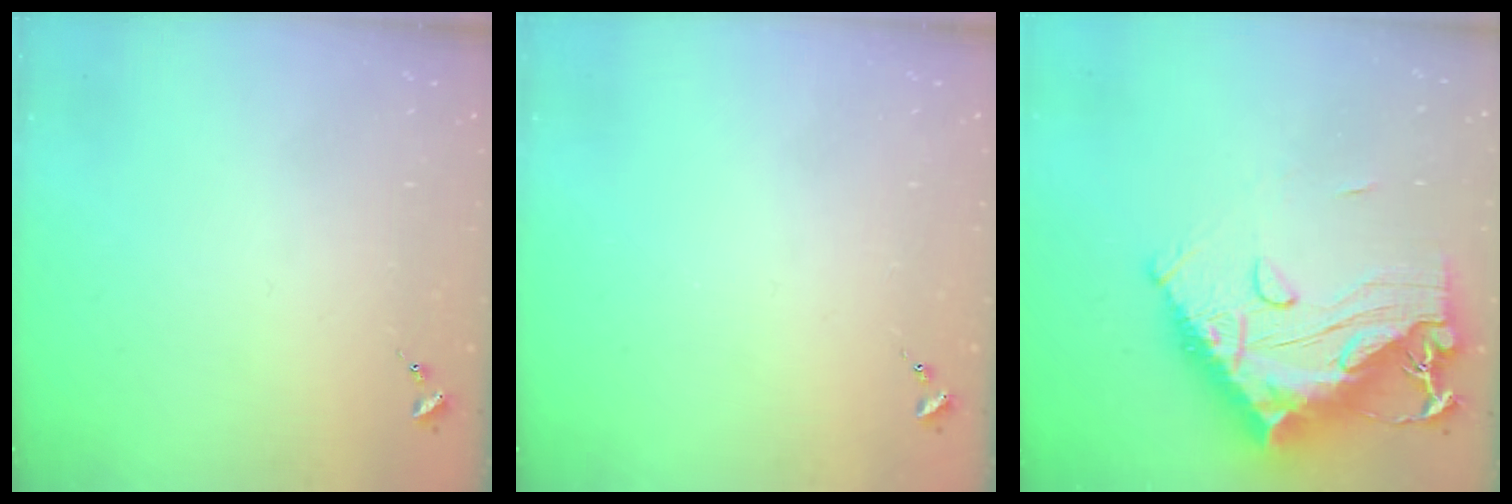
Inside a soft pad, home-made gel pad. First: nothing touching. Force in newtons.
{"total": 0.0}
{"total": 22.9, "press": 22.7, "slide": 2.4}